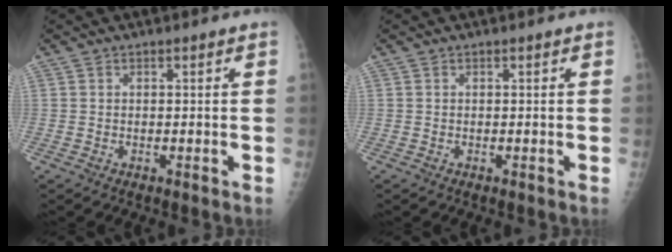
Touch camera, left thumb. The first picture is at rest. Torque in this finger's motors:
{"motor_torque": [0.00, 0.00, 0.00, 0.00, 0.00]}